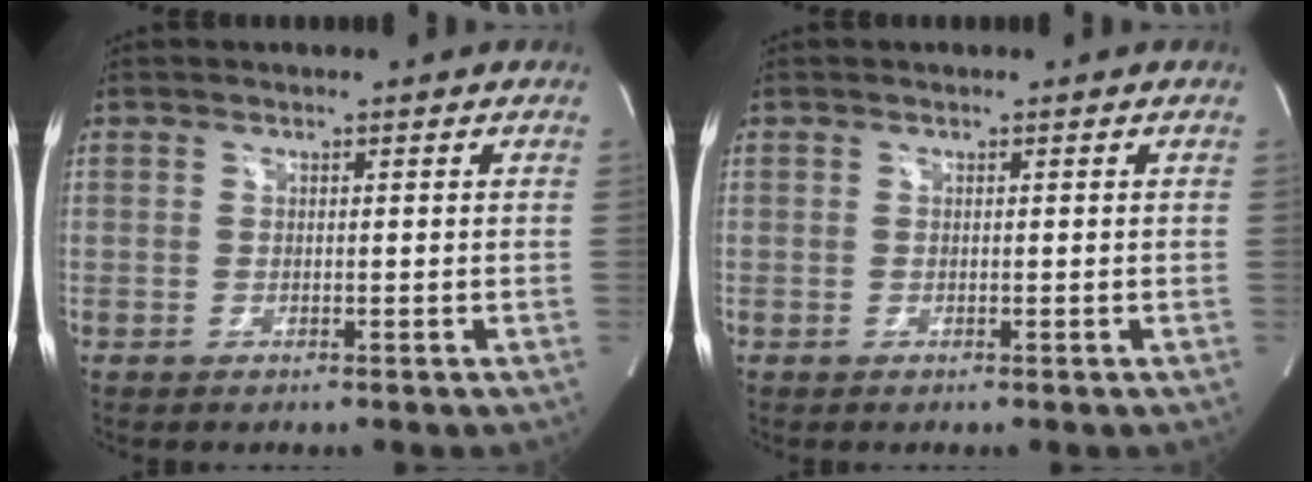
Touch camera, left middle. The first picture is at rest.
{"total": 0.0}